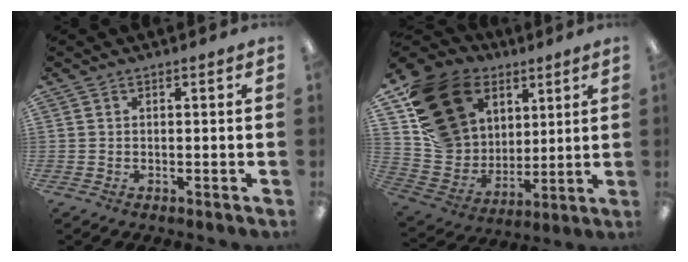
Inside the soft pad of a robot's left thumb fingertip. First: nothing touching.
{"total": 21.6, "force": [11.0, 15.9, 9.6], "torque": [-0.182, -0.042, 0.225]}